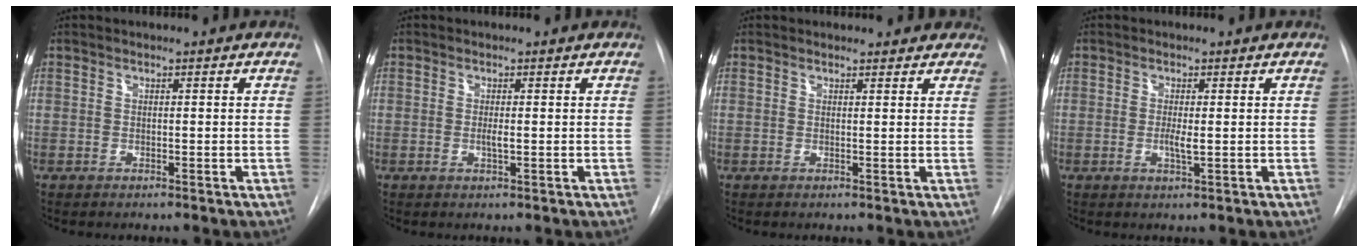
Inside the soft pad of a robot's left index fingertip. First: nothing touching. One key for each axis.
{"total": 1.1, "fx": -0.3, "fy": 0.1, "fz": 1.0, "tx": -0.022, "ty": -0.005, "tz": -0.005}
{"total": 6.5, "fx": 6.0, "fy": 2.3, "fz": 1.1, "tx": 0.013, "ty": 0.000, "tz": 0.044}
{"total": 2.1, "fx": -0.4, "fy": 0.2, "fz": 2.1, "tx": -0.041, "ty": -0.007, "tz": -0.006}